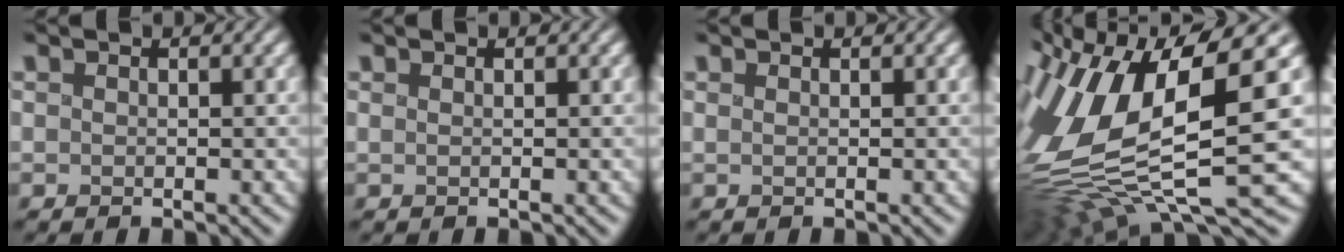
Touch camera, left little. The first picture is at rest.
{"total": 0.0}
{"total": 0.0}
{"total": 14.8, "force": [0.8, 5.7, 13.7], "torque": [-0.285, 0.001, 0.018]}